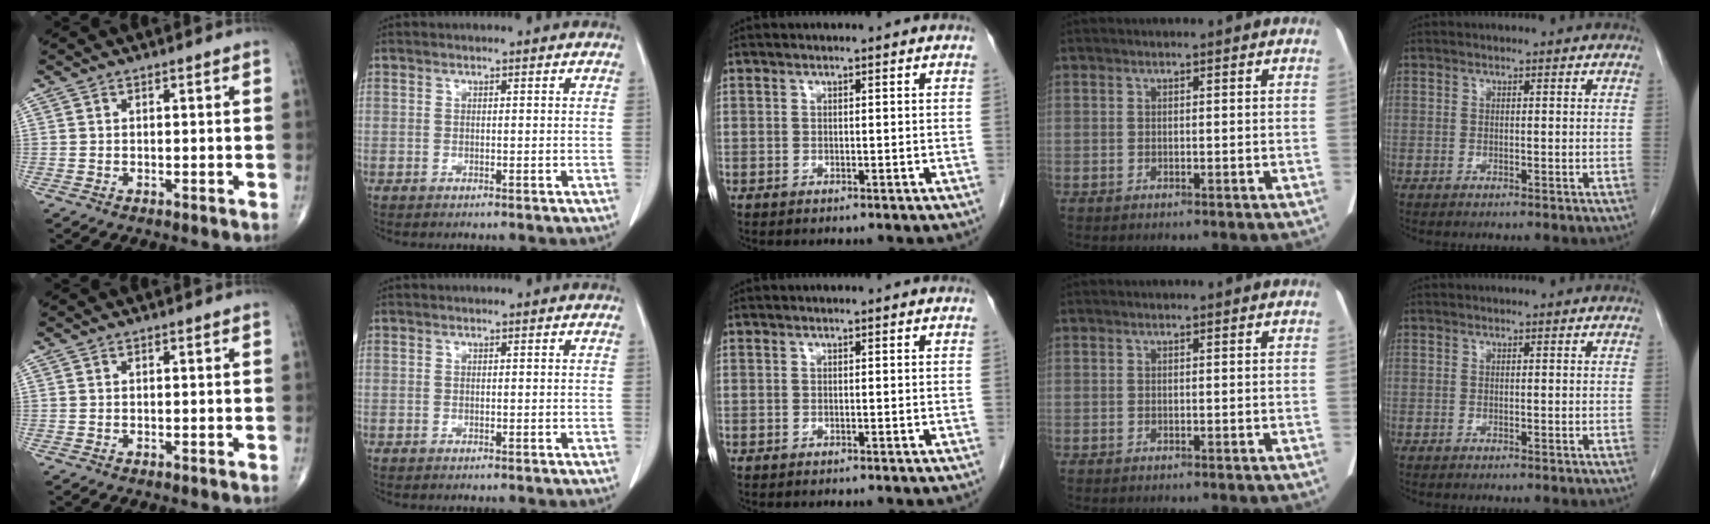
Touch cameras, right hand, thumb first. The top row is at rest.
{}